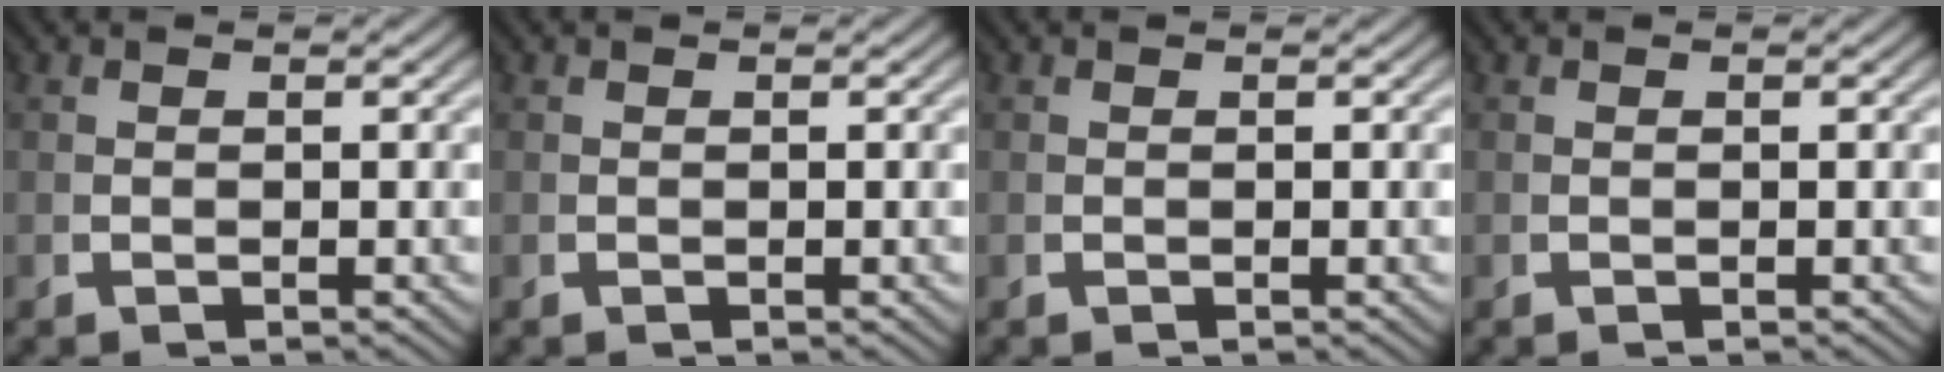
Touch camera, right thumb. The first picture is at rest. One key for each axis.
{"total": 0.0}
{"total": 0.0}
{"total": 0.0}